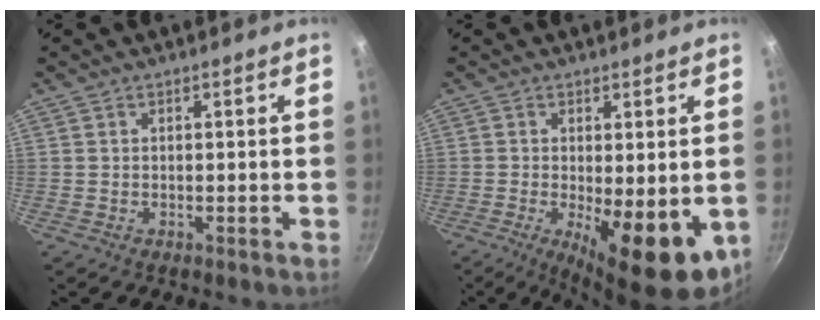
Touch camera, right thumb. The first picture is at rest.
{"total": 12.6, "force": [-2.8, 4.3, 11.5], "torque": [-0.144, -0.010, -0.026]}